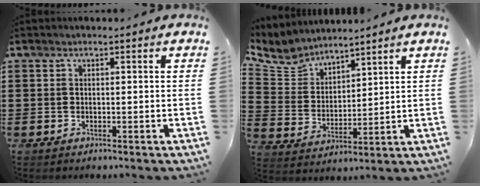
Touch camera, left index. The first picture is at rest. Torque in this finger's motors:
{"motor_torque": [0.14, 0.13, 0.16, 0.06]}